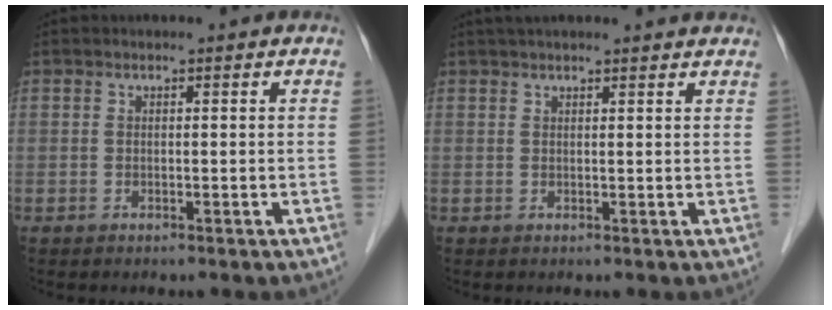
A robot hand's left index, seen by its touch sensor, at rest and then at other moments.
{"total": 9.5, "force": [8.6, 0.9, 3.9], "torque": [-0.053, 0.032, 0.103]}